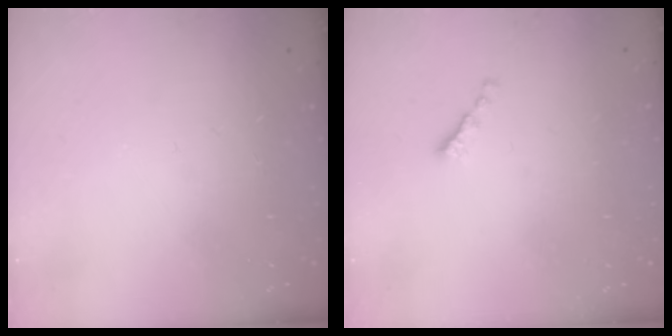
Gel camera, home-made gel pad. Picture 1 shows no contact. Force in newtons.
{"total": 0.0}